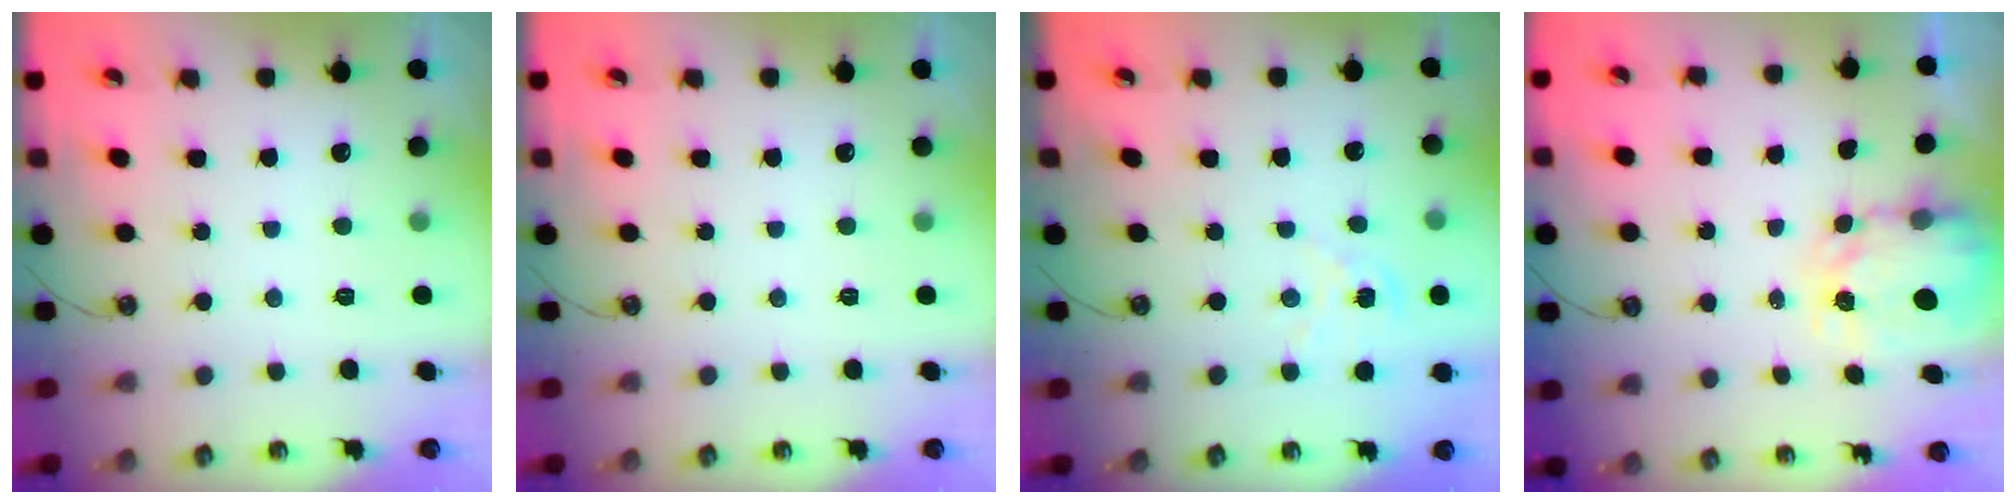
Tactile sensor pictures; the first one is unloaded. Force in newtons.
{"total": 0.0}
{"total": 1.6, "press": 1.6, "slide": 0.2}
{"total": 4.0, "press": 4.0, "slide": 0.2}